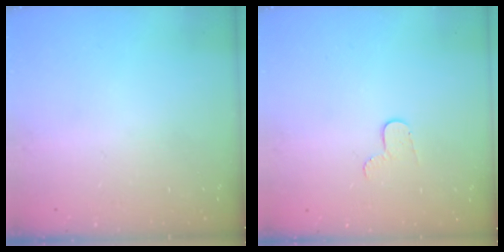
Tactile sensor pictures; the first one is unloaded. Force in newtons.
{"total": 5.1, "press": 5.1, "slide": 0.5}